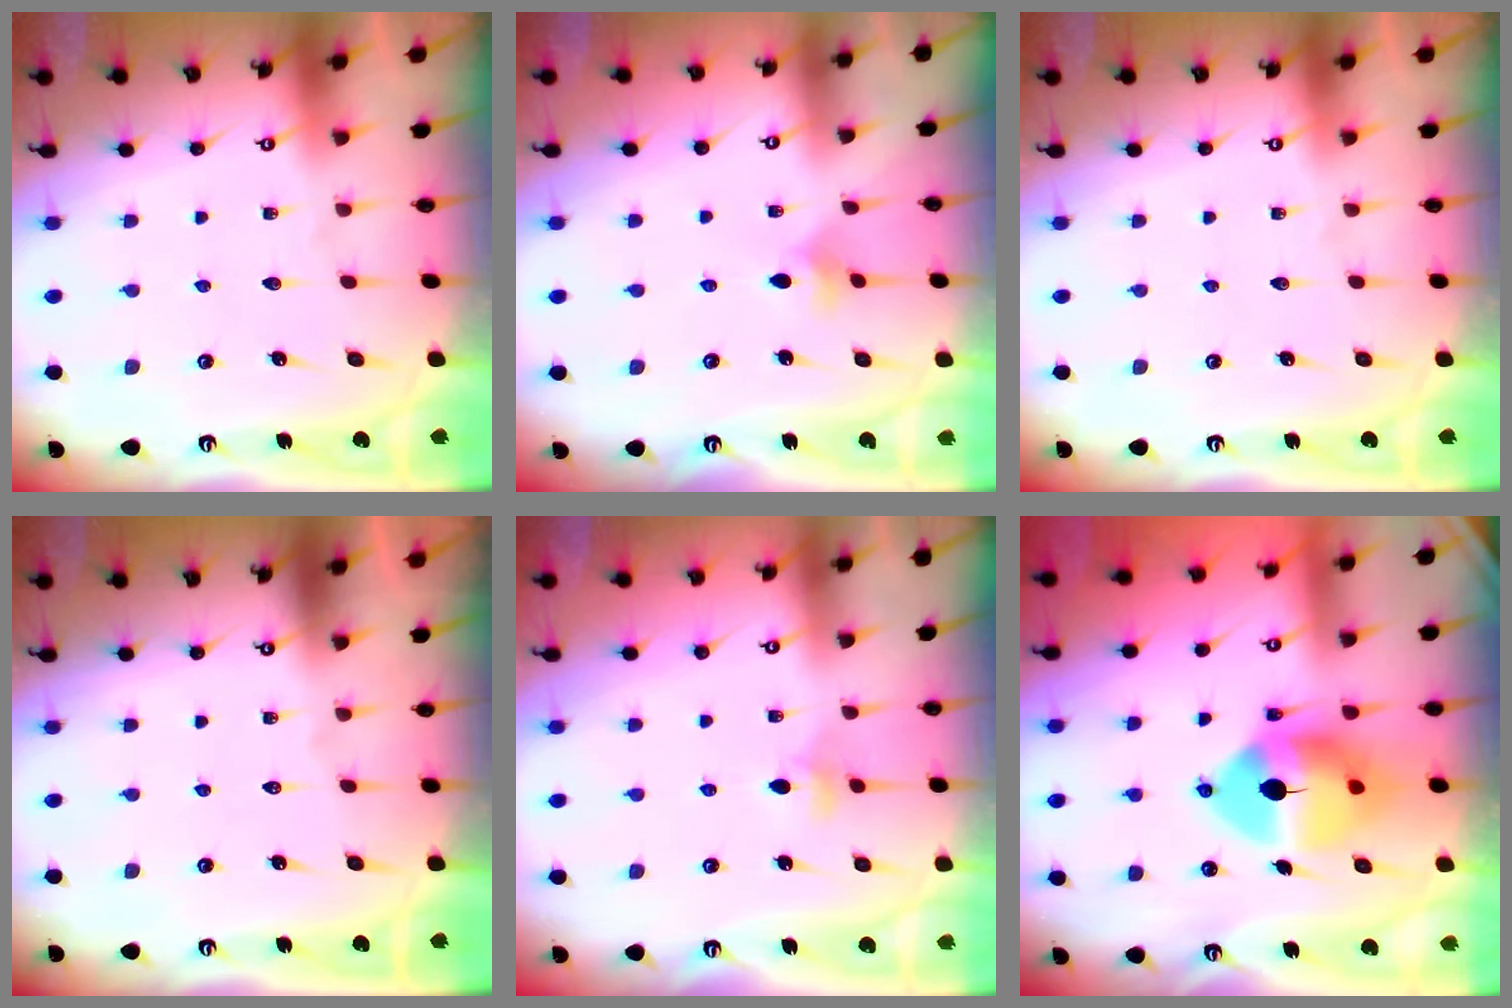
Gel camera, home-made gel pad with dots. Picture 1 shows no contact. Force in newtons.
{"total": 4.6, "press": 4.5, "slide": 1.0}
{"total": 0.0}
{"total": 0.0}
{"total": 4.0, "press": 3.9, "slide": 0.6}
{"total": 14.4, "press": 14.2, "slide": 2.2}